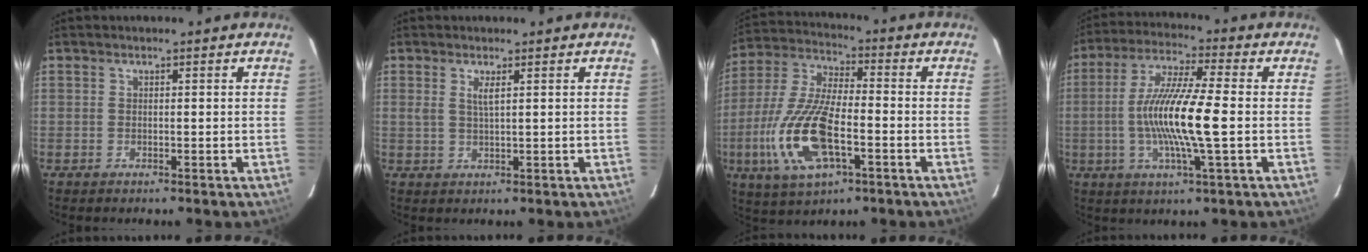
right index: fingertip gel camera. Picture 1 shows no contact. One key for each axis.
{"total": 2.1, "fx": 0.9, "fy": 0.1, "fz": 1.9, "tx": -0.035, "ty": -0.002, "tz": 0.017}
{"total": 17.6, "fx": -5.4, "fy": 6.9, "fz": 15.2, "tx": -0.336, "ty": -0.012, "tz": -0.104}
{"total": 13.8, "fx": -1.6, "fy": 0.9, "fz": 13.7, "tx": -0.263, "ty": -0.001, "tz": -0.035}